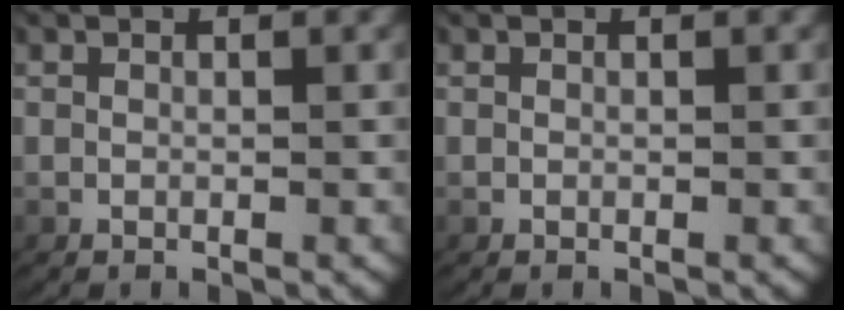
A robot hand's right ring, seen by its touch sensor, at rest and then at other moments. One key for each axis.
{"total": 0.0}